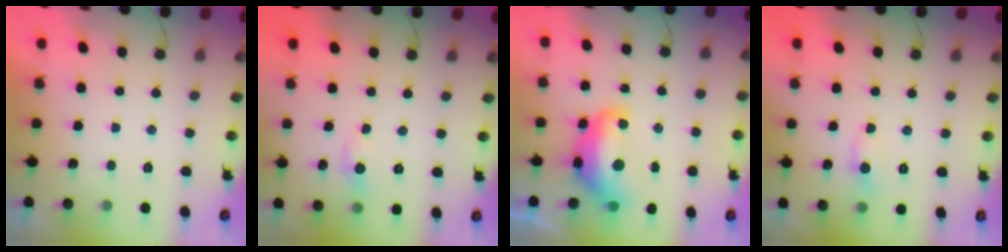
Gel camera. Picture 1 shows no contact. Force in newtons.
{"total": 2.8, "press": 2.8, "slide": 0.4}
{"total": 14.1, "press": 14.0, "slide": 1.6}
{"total": 5.6, "press": 5.6, "slide": 0.6}